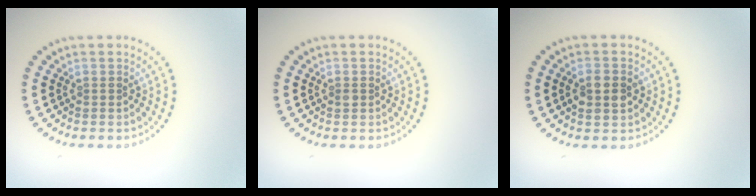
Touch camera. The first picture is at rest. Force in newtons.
{"total": 0.6, "press": 0.6, "slide": 0.1}
{"total": 2.3, "press": 2.3, "slide": 0.1}